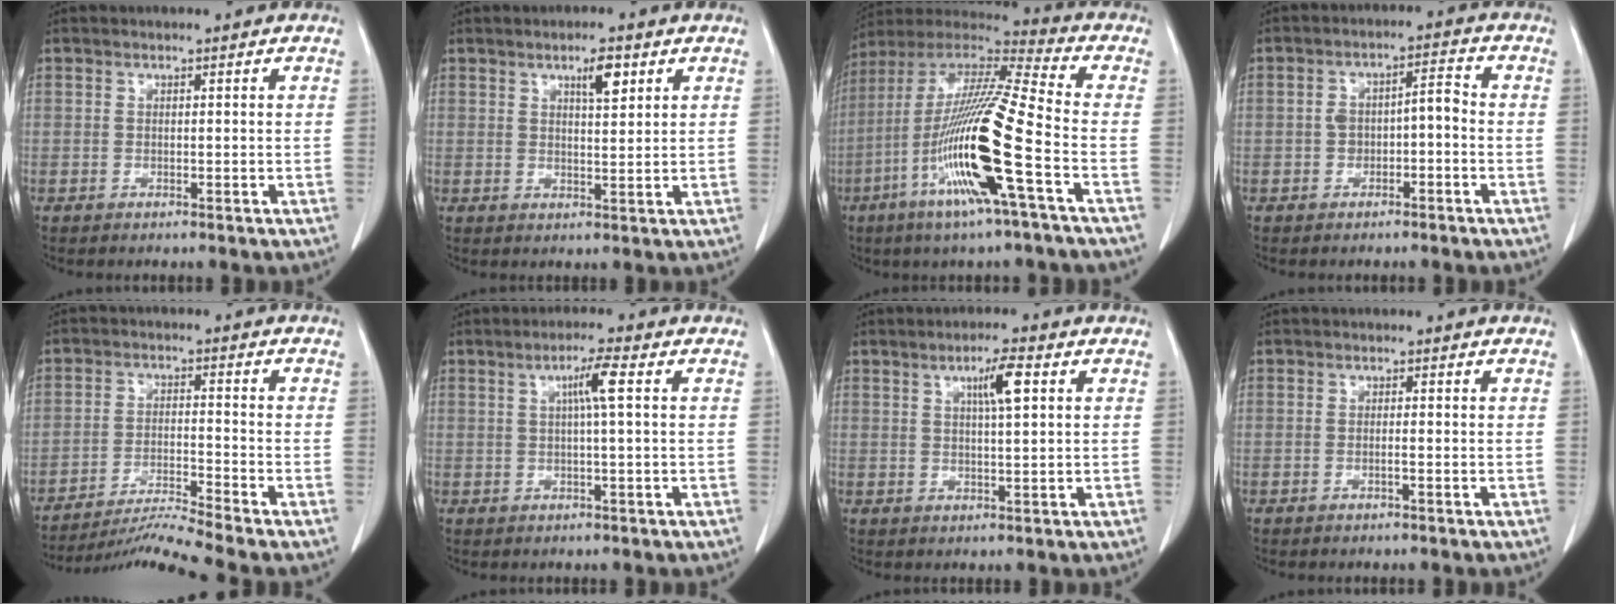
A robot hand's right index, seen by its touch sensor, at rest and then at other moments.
{"total": 3.9, "force": [2.1, 0.8, 3.2], "torque": [-0.054, -0.002, 0.035]}
{"total": 20.0, "force": [-6.6, 0.0, 18.9], "torque": [-0.390, -0.023, -0.135]}
{"total": 4.4, "force": [-0.9, 2.0, 3.8], "torque": [-0.069, 0.027, -0.013]}
{"total": 8.6, "force": [-7.7, -3.3, 1.8], "torque": [-0.030, -0.015, -0.138]}
{"total": 3.9, "force": [0.9, -0.4, 3.8], "torque": [-0.069, 0.004, 0.016]}
{"total": 4.7, "force": [1.7, 0.4, 4.4], "torque": [-0.075, 0.002, 0.029]}
{"total": 0.8, "force": [-0.3, -0.1, 0.7], "torque": [-0.014, 0.001, -0.005]}